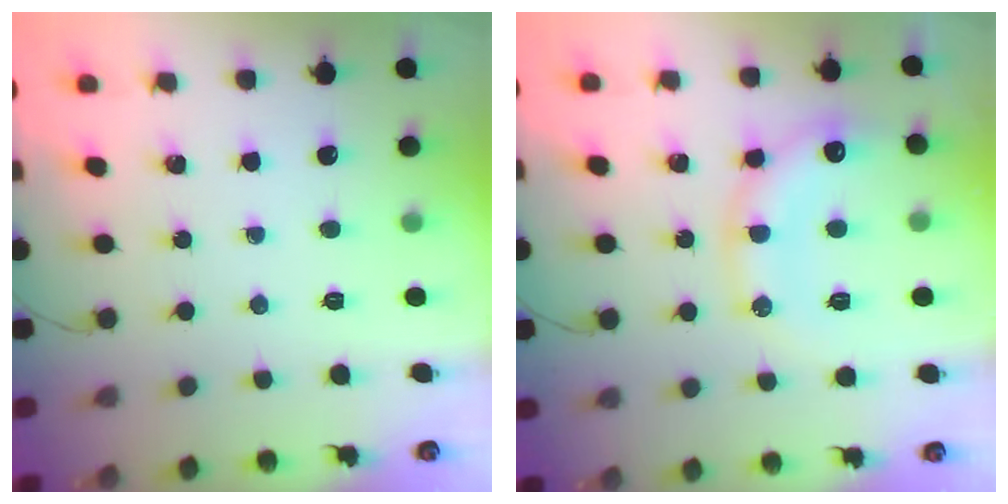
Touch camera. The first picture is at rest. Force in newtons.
{"total": 14.3, "press": 14.3, "slide": 1.3}